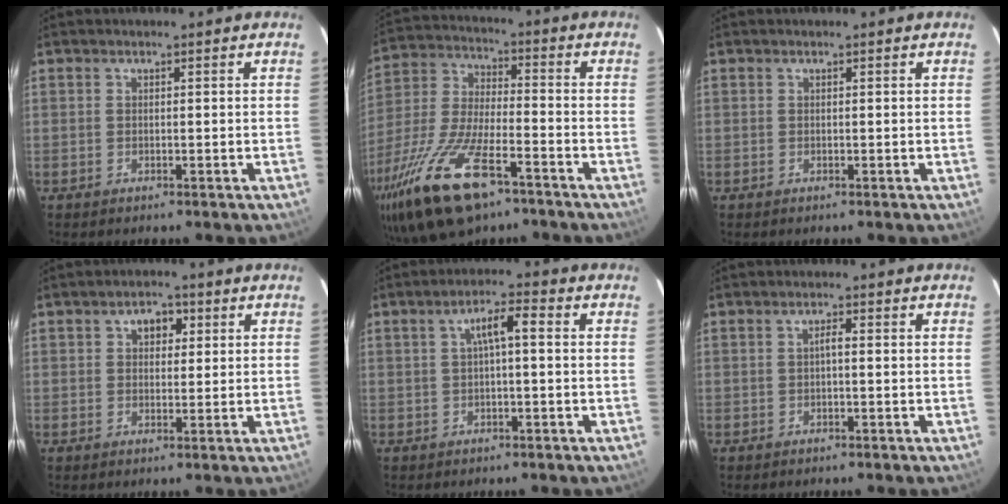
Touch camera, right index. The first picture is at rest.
{"total": 21.0, "force": [-12.6, 7.6, 15.0], "torque": [-0.323, -0.043, -0.236]}
{"total": 0.0}
{"total": 3.8, "force": [1.4, 2.8, 2.3], "torque": [-0.030, 0.015, 0.021]}
{"total": 4.5, "force": [0.4, 0.9, 4.4], "torque": [-0.080, 0.014, 0.011]}
{"total": 1.2, "force": [-0.2, 0.2, 1.1], "torque": [-0.020, 0.006, -0.003]}